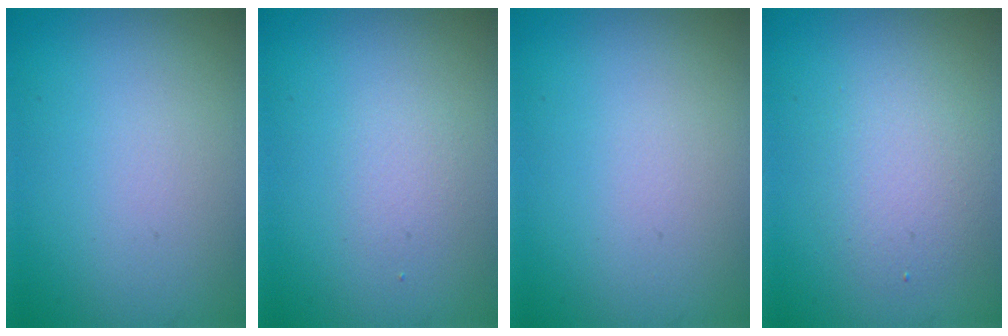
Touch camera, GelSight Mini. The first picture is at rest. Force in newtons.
{"total": 1.1, "press": 1.1, "slide": 0.1}
{"total": 0.0}
{"total": 3.0, "press": 3.0, "slide": 0.2}